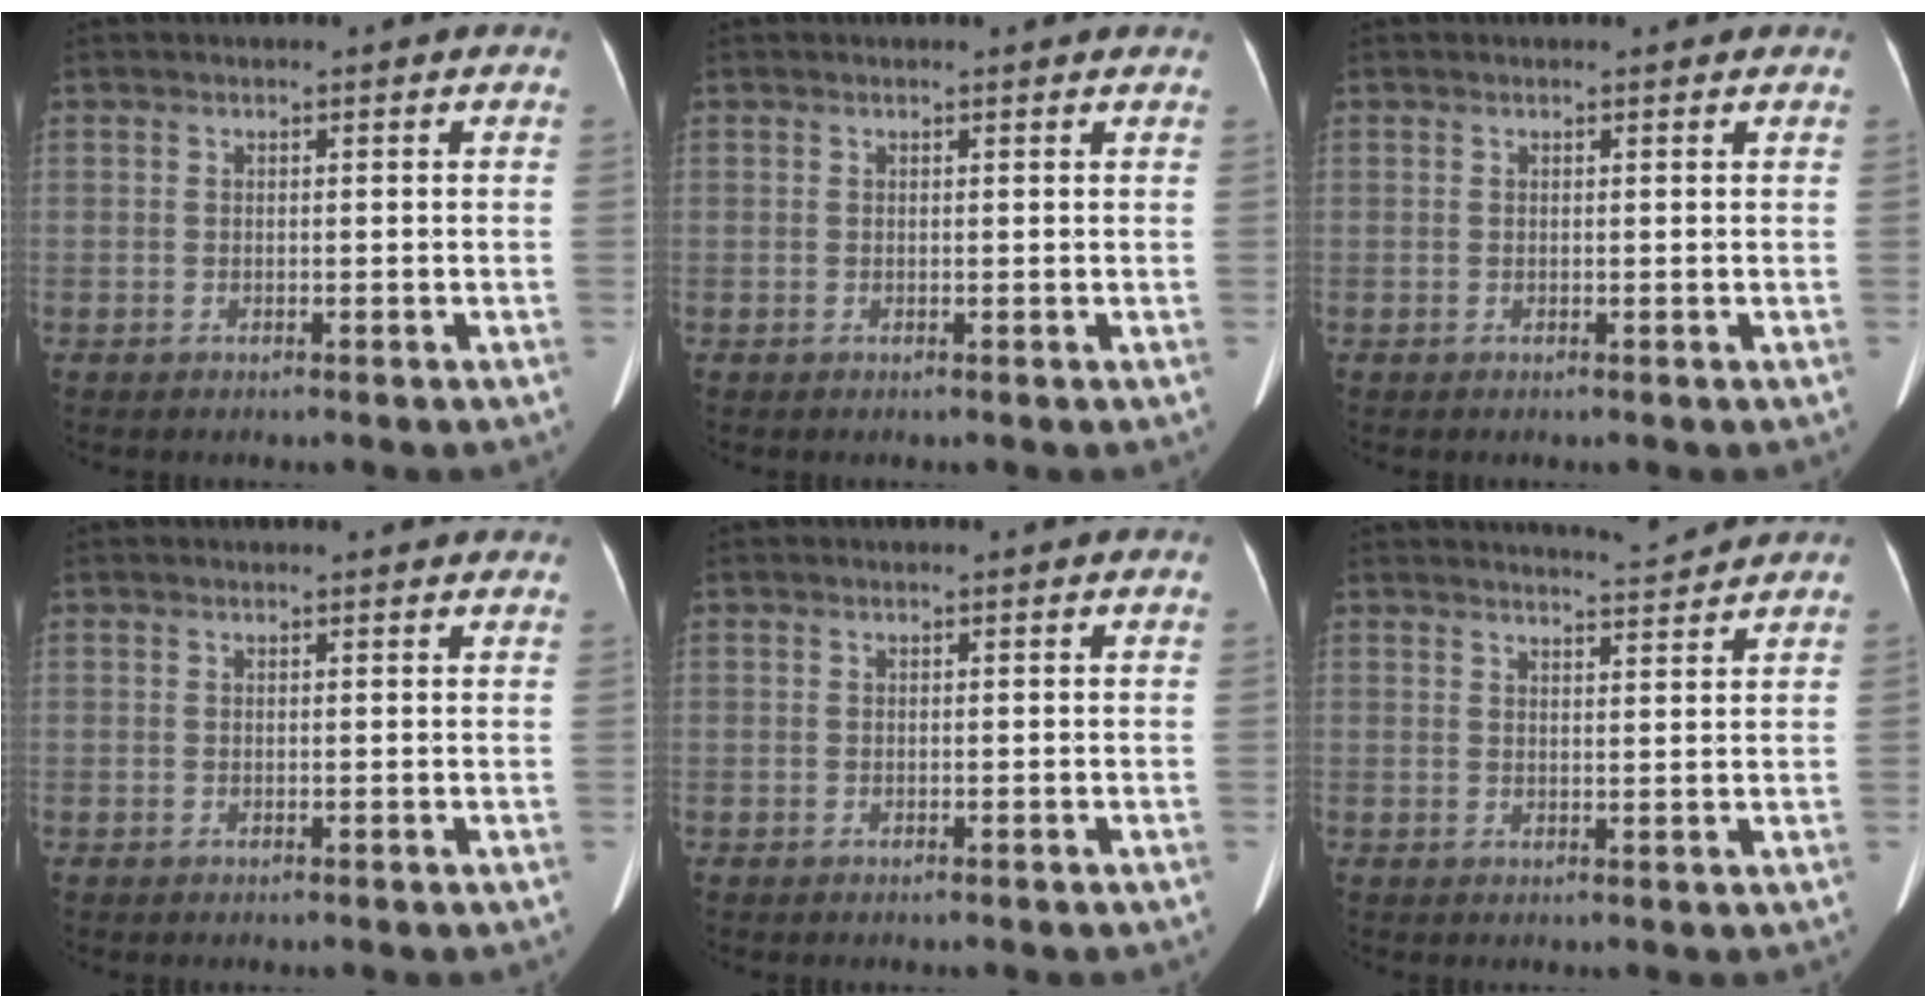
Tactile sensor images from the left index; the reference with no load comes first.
{"total": 1.7, "force": [1.6, 0.2, 0.4], "torque": [-0.012, 0.006, 0.011]}
{"total": 1.4, "force": [1.3, 0.3, 0.4], "torque": [-0.012, 0.008, 0.011]}
{"total": 2.3, "force": [2.2, 0.3, 0.6], "torque": [-0.013, 0.007, 0.016]}
{"total": 0.0}
{"total": 3.9, "force": [3.7, -1.1, -0.1], "torque": [-0.007, -0.008, 0.056]}